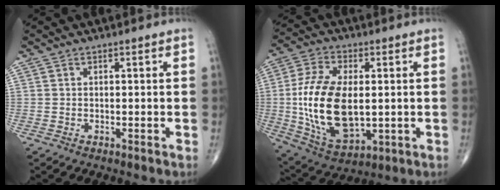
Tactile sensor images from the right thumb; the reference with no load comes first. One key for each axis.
{"total": 19.0, "fx": -0.2, "fy": 10.2, "fz": 16.0, "tx": -0.313, "ty": -0.009, "tz": 0.009}